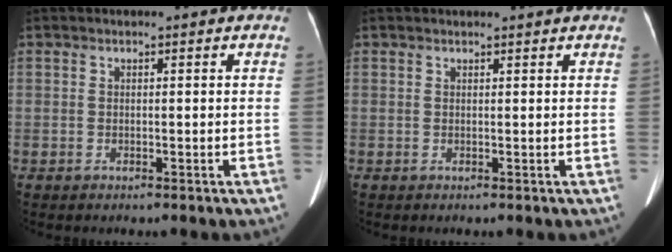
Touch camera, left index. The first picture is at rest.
{"total": 2.4, "force": [2.3, -0.2, 0.7], "torque": [-0.010, 0.013, 0.029]}